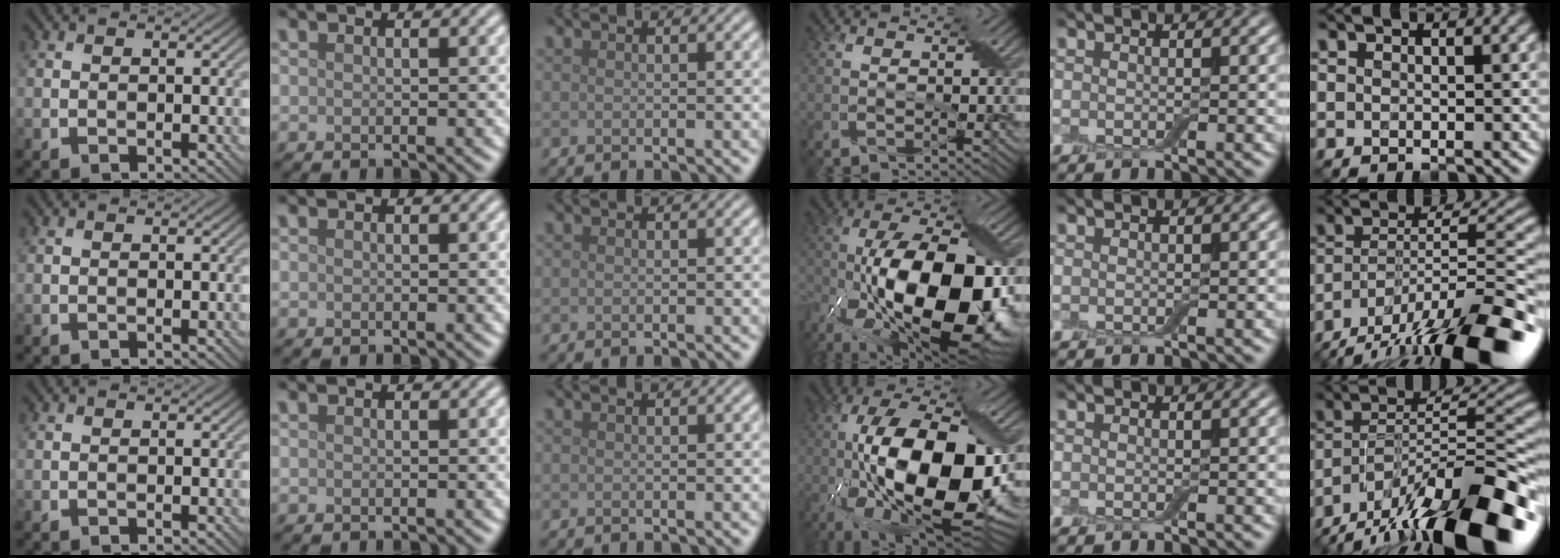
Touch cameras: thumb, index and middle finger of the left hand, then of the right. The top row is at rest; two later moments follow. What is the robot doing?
{"motion": "open", "object": "airpods case & airpods"}